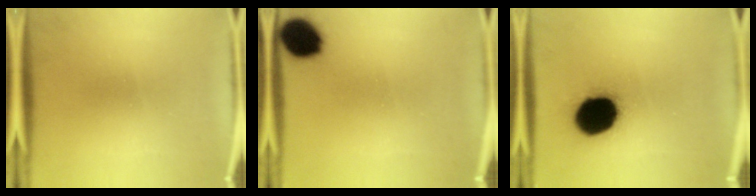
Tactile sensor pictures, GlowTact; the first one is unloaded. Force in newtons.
{"total": 12.8}
{"total": 20.1}